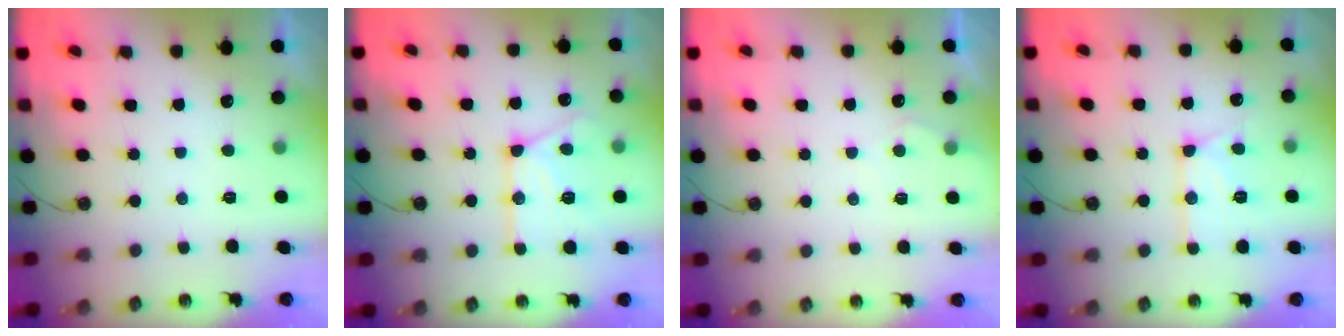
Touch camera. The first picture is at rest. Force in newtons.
{"total": 14.9, "press": 14.8, "slide": 1.5}
{"total": 3.6, "press": 3.5, "slide": 0.4}
{"total": 13.2, "press": 13.1, "slide": 1.3}